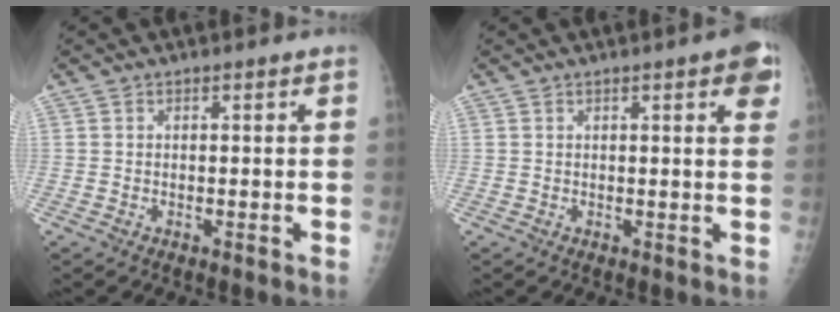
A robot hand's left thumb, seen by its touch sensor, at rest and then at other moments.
{"total": 5.0, "force": [2.3, 1.0, 4.3], "torque": [-0.040, -0.003, 0.022]}